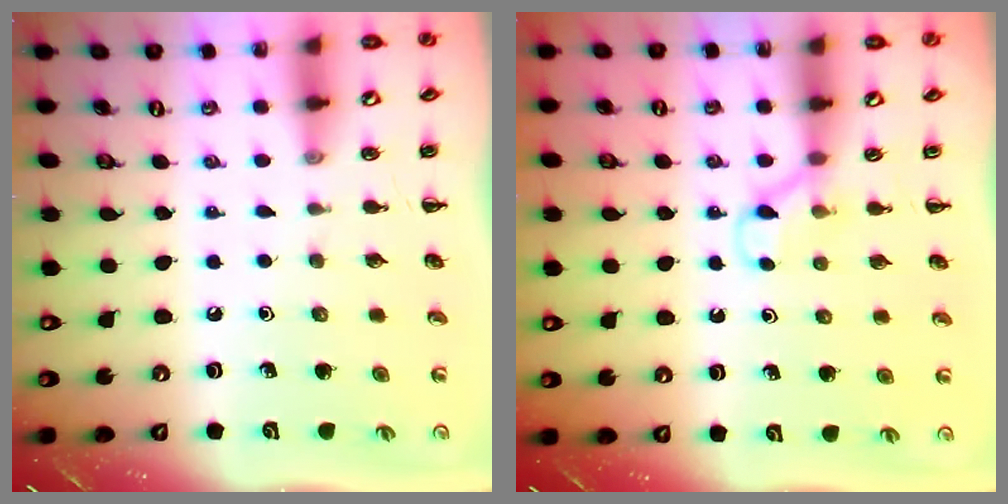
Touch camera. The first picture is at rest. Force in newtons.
{"total": 4.5, "press": 4.2, "slide": 1.6}